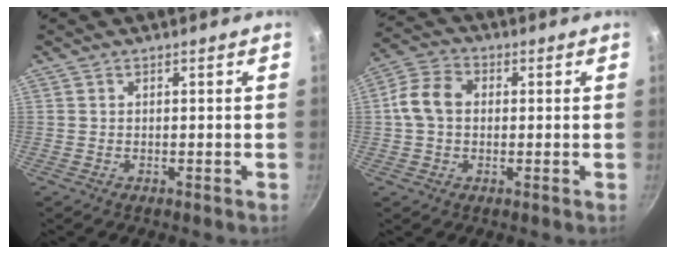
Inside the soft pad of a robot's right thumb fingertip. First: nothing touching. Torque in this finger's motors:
{"motor_torque": [-0.28, 0.36, 0.23, -0.18, 0.05]}